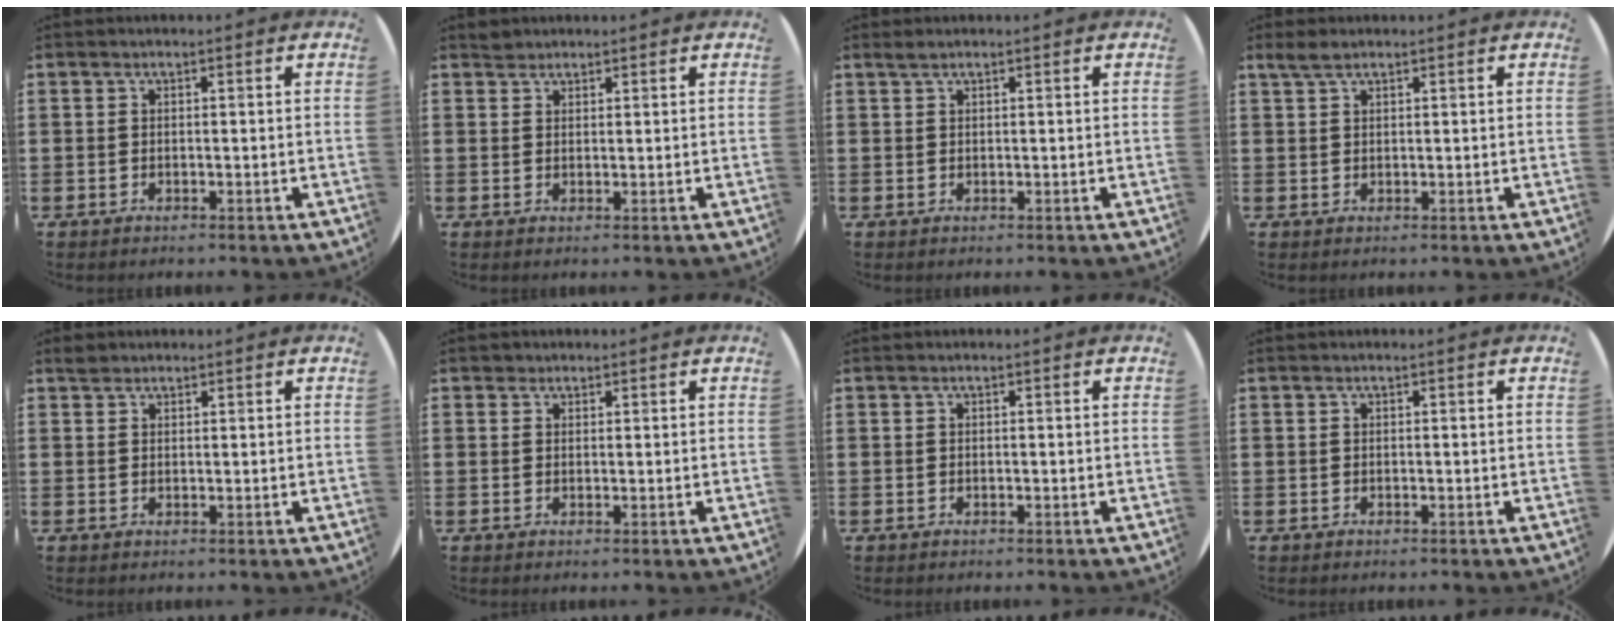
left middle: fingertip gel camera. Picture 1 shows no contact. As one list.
[{"total": 1.1, "force": [1.1, 0.3, -0.2], "torque": [0.003, 0.003, 0.021]}, {"total": 0.5, "force": [0.5, 0.0, 0.1], "torque": [-0.003, 0.001, 0.009]}, {"total": 1.7, "force": [1.4, 0.5, 0.8], "torque": [-0.017, 0.005, 0.025]}, {"total": 1.0, "force": [1.0, 0.4, 0.0], "torque": [0.006, 0.001, 0.016]}, {"total": 0.9, "force": [0.8, 0.5, -0.1], "torque": [0.010, 0.000, 0.013]}, {"total": 0.0}, {"total": 0.0}]